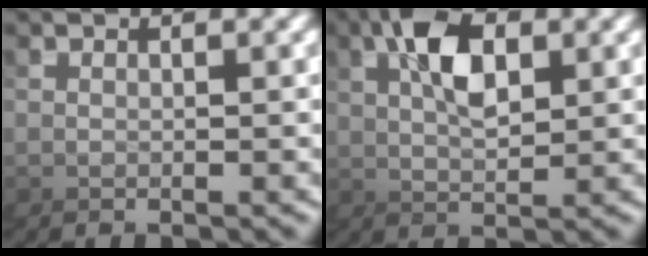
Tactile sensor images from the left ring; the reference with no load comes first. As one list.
[{"total": 3.1, "force": [2.7, 0.3, 1.4], "torque": [-0.054, 0.023, 0.029]}]